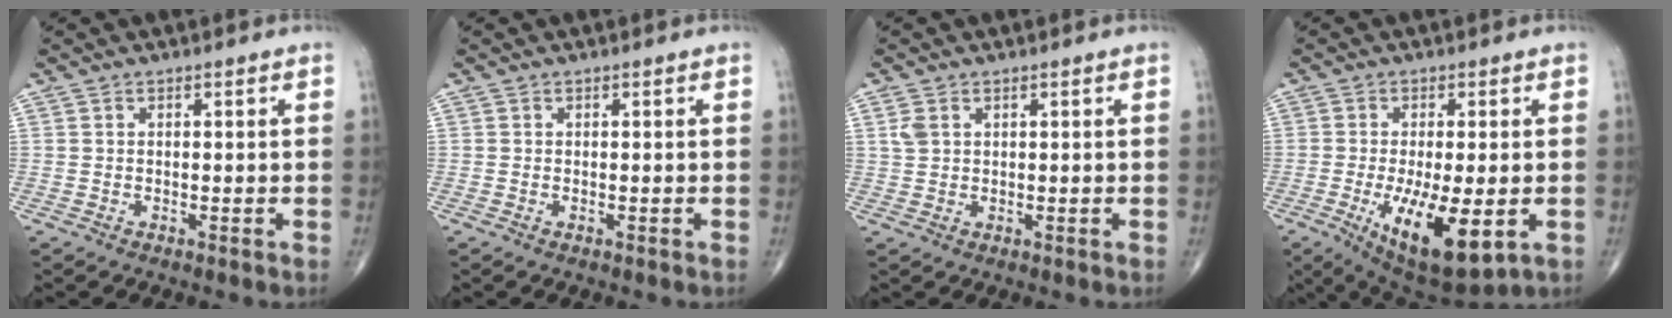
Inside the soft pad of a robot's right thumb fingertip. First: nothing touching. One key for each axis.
{"total": 0.0}
{"total": 2.2, "fx": 1.0, "fy": 1.5, "fz": 1.3, "tx": -0.028, "ty": 0.003, "tz": 0.026}
{"total": 14.0, "fx": -4.1, "fy": 4.9, "fz": 12.5, "tx": -0.209, "ty": -0.024, "tz": -0.049}